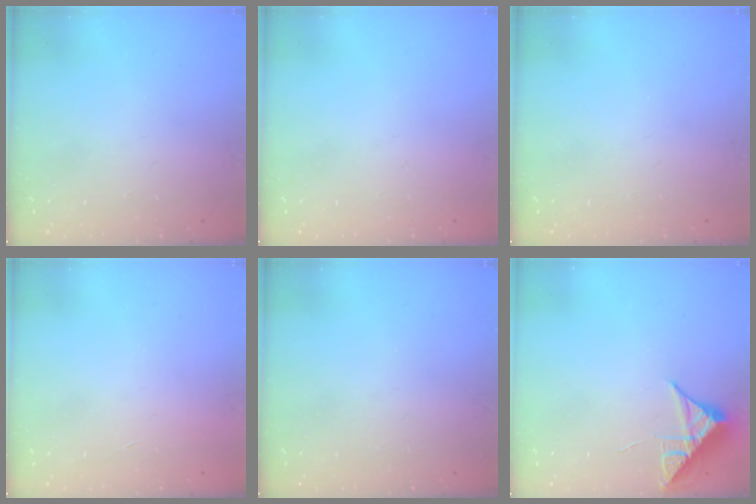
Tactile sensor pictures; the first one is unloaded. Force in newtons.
{"total": 0.0}
{"total": 0.0}
{"total": 1.6, "press": 1.6, "slide": 0.1}
{"total": 0.0}
{"total": 7.7, "press": 7.7, "slide": 0.4}